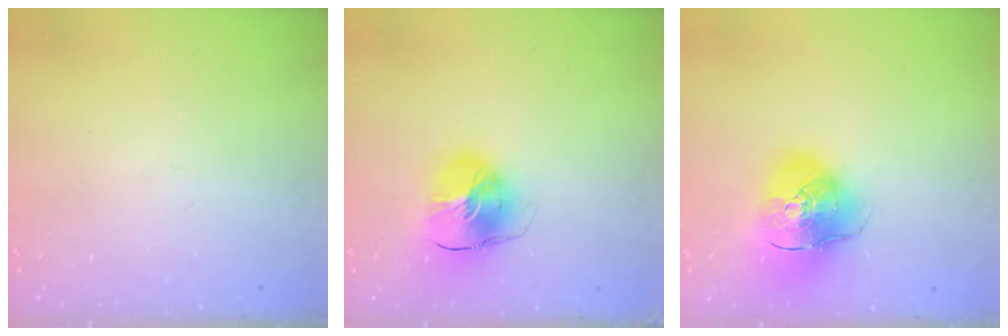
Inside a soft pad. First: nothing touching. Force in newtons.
{"total": 11.9, "press": 11.7, "slide": 1.8}
{"total": 17.0, "press": 16.8, "slide": 2.6}